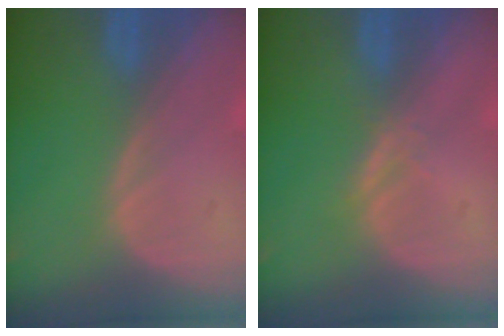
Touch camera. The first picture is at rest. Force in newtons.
{"total": 1.3, "press": 1.3, "slide": 0.1}